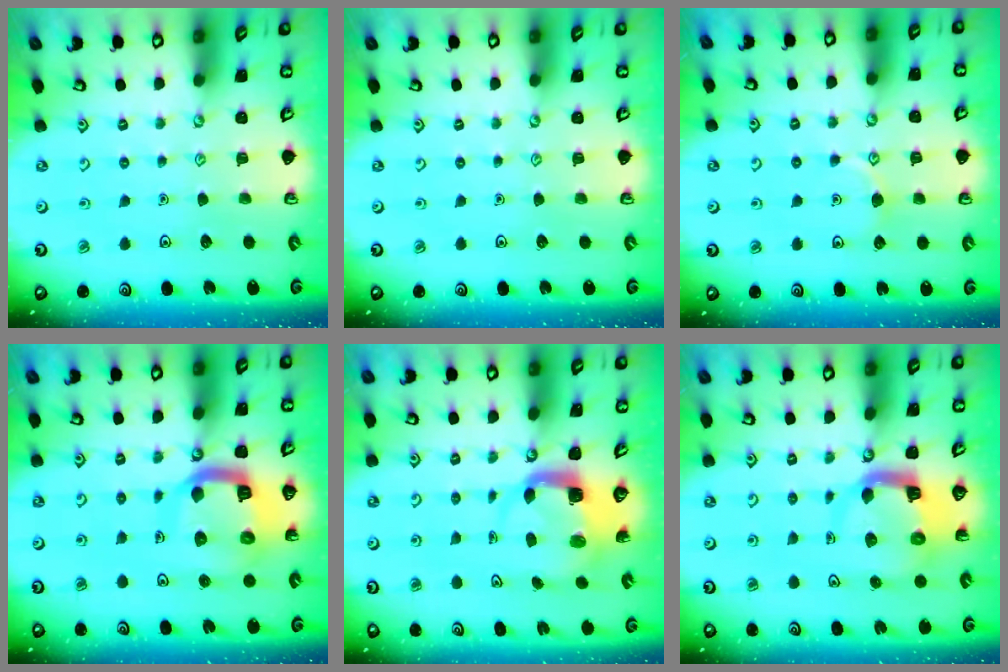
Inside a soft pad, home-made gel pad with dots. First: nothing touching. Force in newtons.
{"total": 0.0}
{"total": 4.7, "press": 4.6, "slide": 0.7}
{"total": 14.0, "press": 13.9, "slide": 1.6}
{"total": 5.3, "press": 5.3, "slide": 0.8}
{"total": 6.4, "press": 6.4, "slide": 0.7}